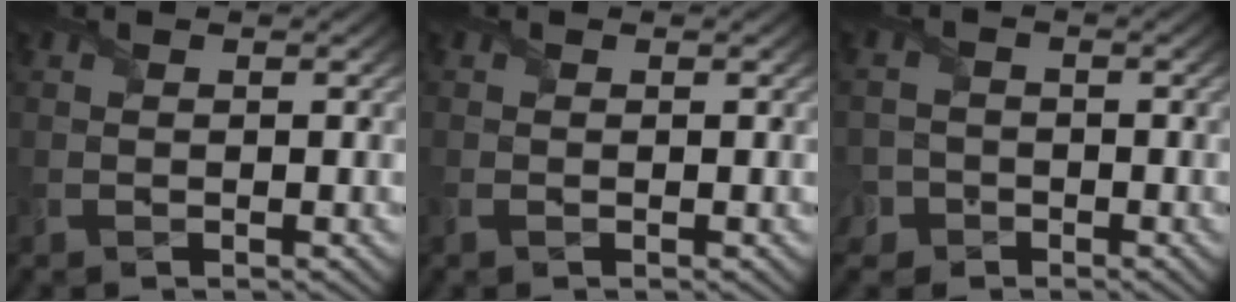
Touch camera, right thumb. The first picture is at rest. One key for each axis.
{"total": 0.6, "fx": -0.2, "fy": 0.4, "fz": 0.4, "tx": -0.011, "ty": -0.001, "tz": -0.005}
{"total": 4.1, "fx": -2.4, "fy": 3.2, "fz": 0.5, "tx": -0.011, "ty": -0.005, "tz": -0.059}